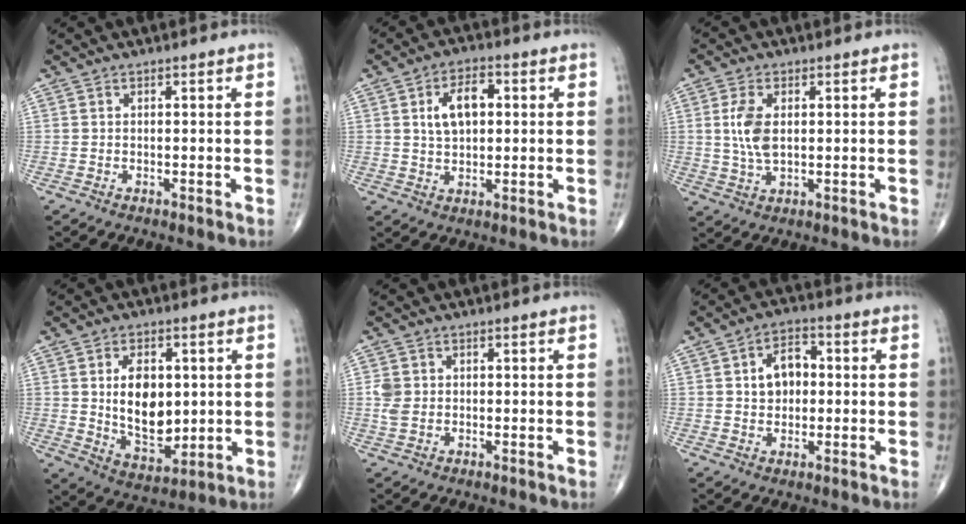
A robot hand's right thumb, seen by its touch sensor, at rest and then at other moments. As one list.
[{"total": 7.6, "force": [1.6, 4.4, 6.0], "torque": [-0.093, 0.007, 0.028]}, {"total": 6.3, "force": [1.0, 3.2, 5.3], "torque": [-0.114, -0.005, 0.020]}, {"total": 12.6, "force": [1.4, 7.8, 9.8], "torque": [-0.127, -0.020, 0.036]}, {"total": 3.2, "force": [0.2, 2.6, 1.8], "torque": [-0.036, 0.003, 0.005]}, {"total": 6.9, "force": [0.8, 4.9, 4.8], "torque": [-0.057, 0.014, 0.008]}]